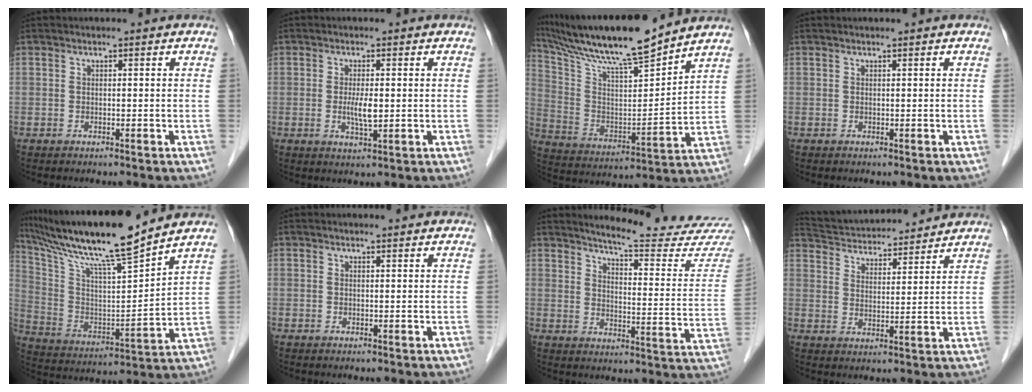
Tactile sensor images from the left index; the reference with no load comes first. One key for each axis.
{"total": 3.1, "fx": -0.3, "fy": 0.6, "fz": 3.1, "tx": -0.061, "ty": -0.008, "tz": -0.003}
{"total": 18.1, "fx": 15.6, "fy": 0.1, "fz": 9.2, "tx": -0.172, "ty": 0.005, "tz": 0.273}
{"total": 0.0}
{"total": 18.8, "fx": 15.8, "fy": -0.4, "fz": 10.3, "tx": -0.192, "ty": 0.000, "tz": 0.273}
{"total": 1.9, "fx": 1.8, "fy": 0.1, "fz": 0.4, "tx": -0.009, "ty": 0.005, "tz": 0.020}
{"total": 20.0, "fx": 19.1, "fy": -0.2, "fz": 5.7, "tx": -0.077, "ty": -0.120, "tz": 0.223}
{"total": 15.3, "fx": 14.5, "fy": 2.5, "fz": 4.1, "tx": -0.074, "ty": 0.028, "tz": 0.225}